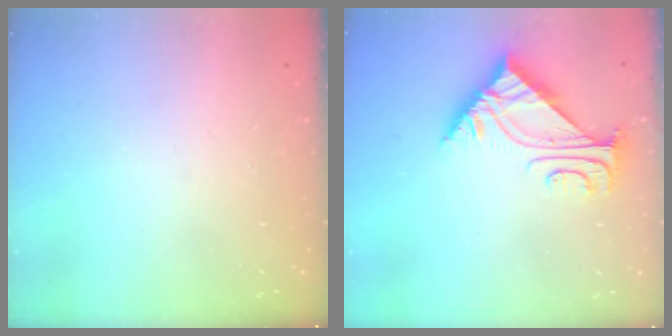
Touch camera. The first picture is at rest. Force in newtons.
{"total": 5.2, "press": 5.2, "slide": 0.8}